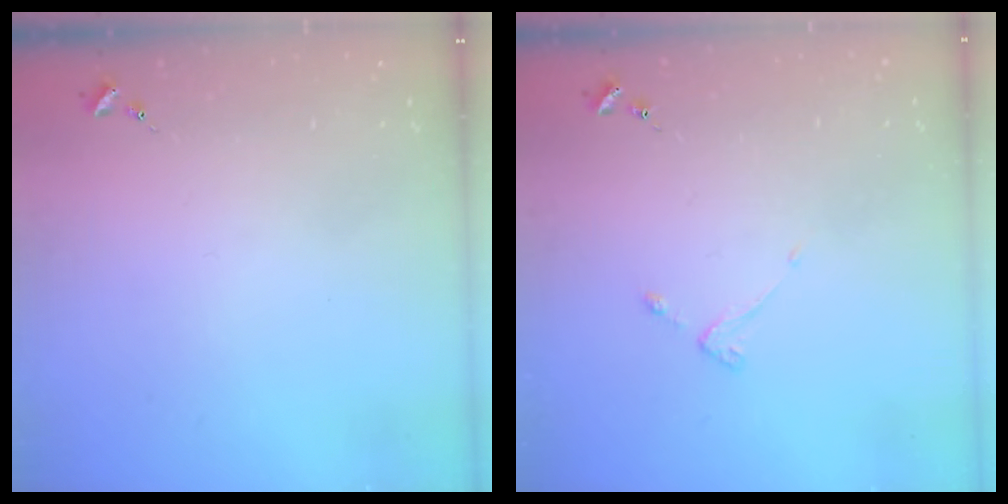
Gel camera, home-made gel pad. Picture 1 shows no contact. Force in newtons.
{"total": 2.6, "press": 2.6, "slide": 0.5}